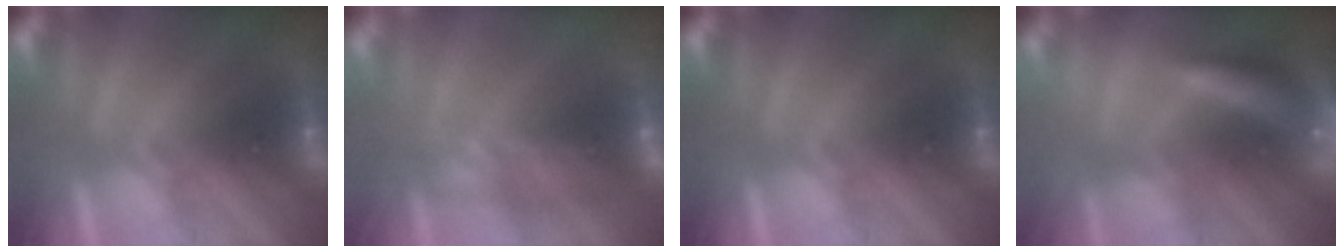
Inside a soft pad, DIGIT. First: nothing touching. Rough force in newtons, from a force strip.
{"total": 5.6}
{"total": 0.0}
{"total": 6.6}